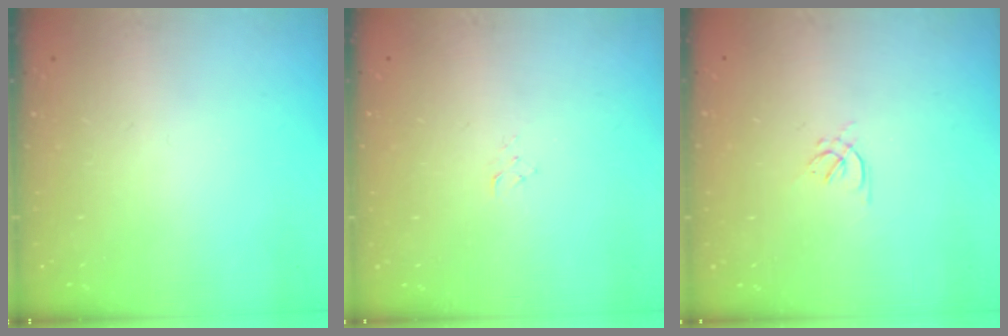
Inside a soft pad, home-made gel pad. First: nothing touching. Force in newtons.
{"total": 2.9, "press": 2.9, "slide": 0.3}
{"total": 1.5, "press": 1.4, "slide": 0.6}